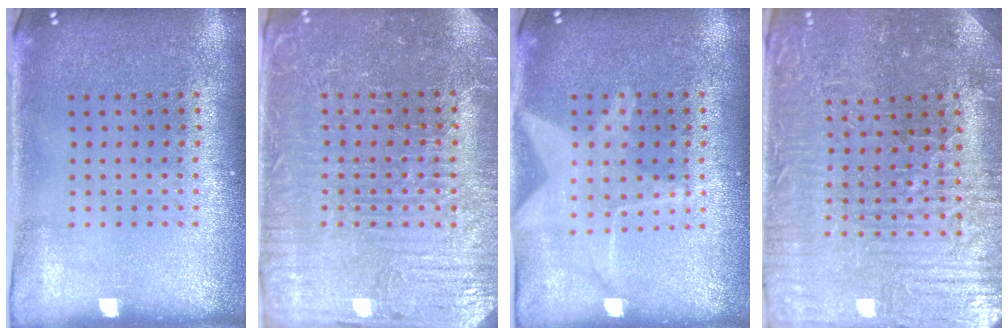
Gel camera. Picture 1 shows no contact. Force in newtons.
{"total": 3.9, "press": 3.8, "slide": 0.8}
{"total": 1.6, "press": 1.6, "slide": 0.2}
{"total": 3.7, "press": 3.7, "slide": 0.5}